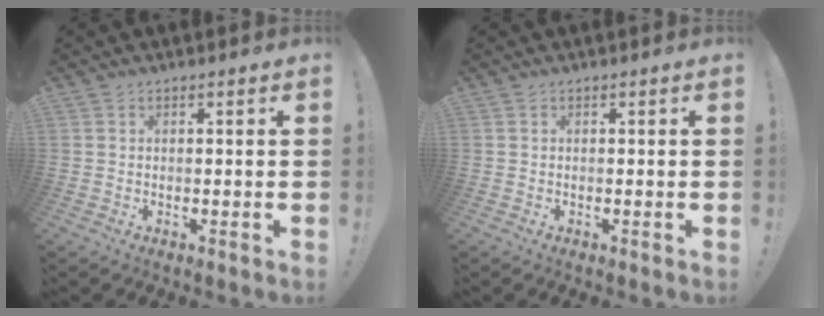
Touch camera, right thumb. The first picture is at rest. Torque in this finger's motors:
{"motor_torque": [-0.04, 0.20, 0.22, -0.05, -0.06]}